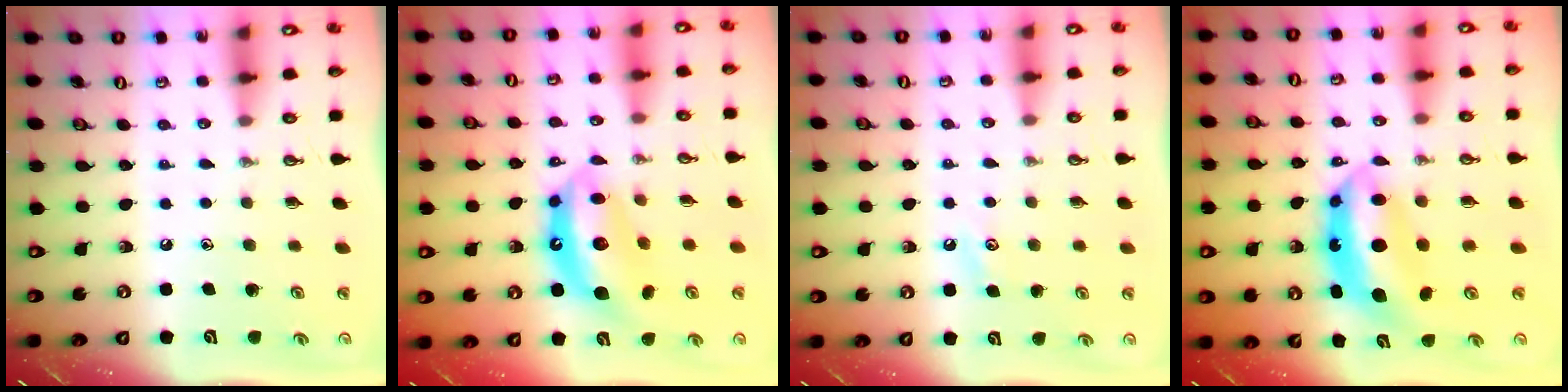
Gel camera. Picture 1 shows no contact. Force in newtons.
{"total": 13.1, "press": 13.0, "slide": 0.9}
{"total": 2.8, "press": 2.7, "slide": 0.5}
{"total": 9.1, "press": 9.0, "slide": 1.3}